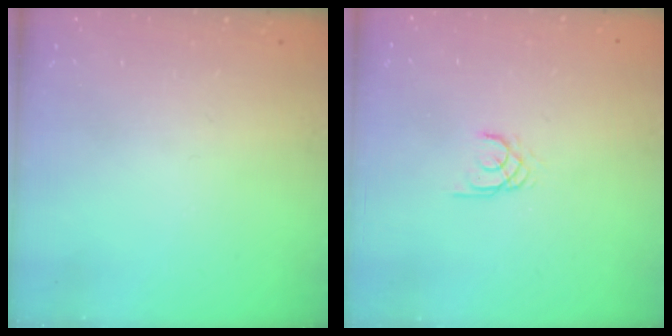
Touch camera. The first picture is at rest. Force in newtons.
{"total": 1.6, "press": 1.6, "slide": 0.2}